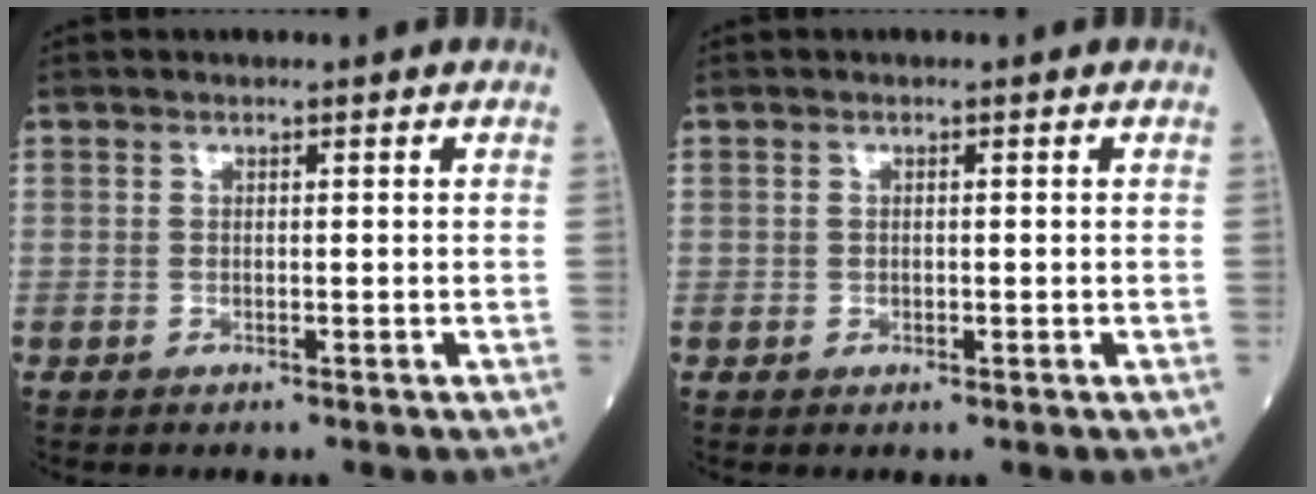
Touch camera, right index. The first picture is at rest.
{"total": 0.0}